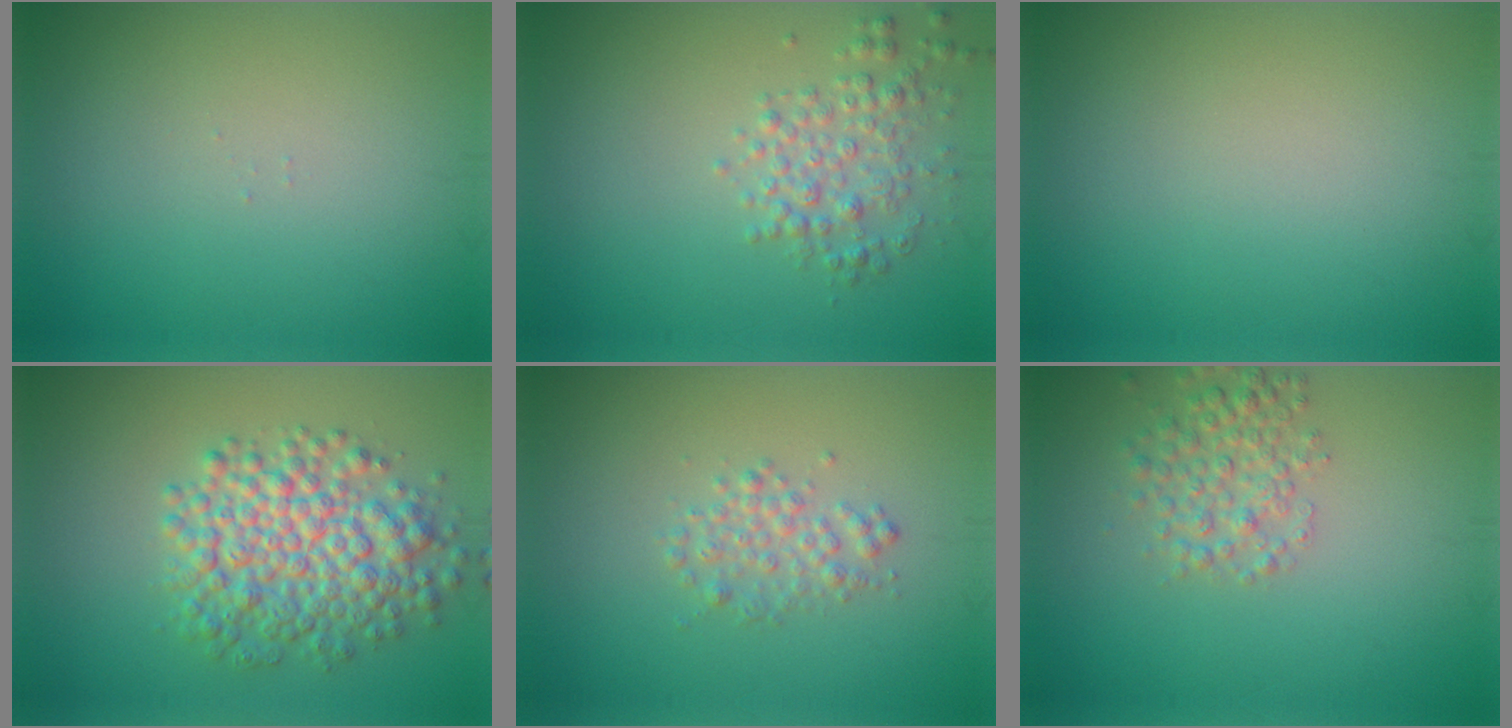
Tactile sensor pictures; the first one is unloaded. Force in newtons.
{"total": 2.7, "press": 2.7, "slide": 0.1}
{"total": 0.0}
{"total": 6.8, "press": 6.8, "slide": 0.2}
{"total": 2.0, "press": 2.0, "slide": 0.0}
{"total": 3.2, "press": 3.2, "slide": 0.1}